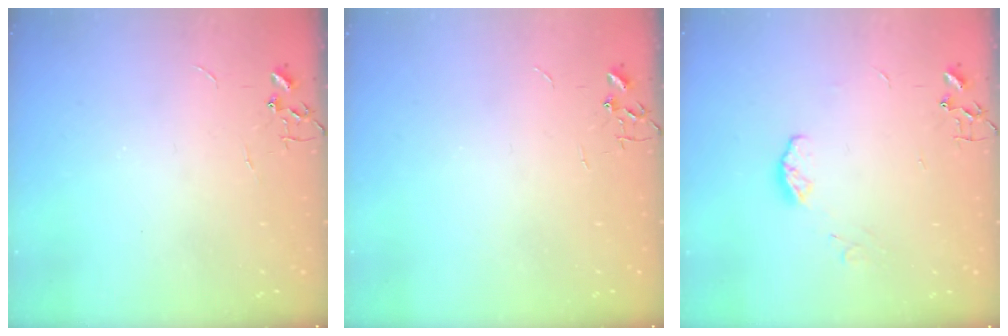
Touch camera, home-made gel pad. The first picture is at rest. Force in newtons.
{"total": 0.0}
{"total": 6.0, "press": 5.9, "slide": 0.9}